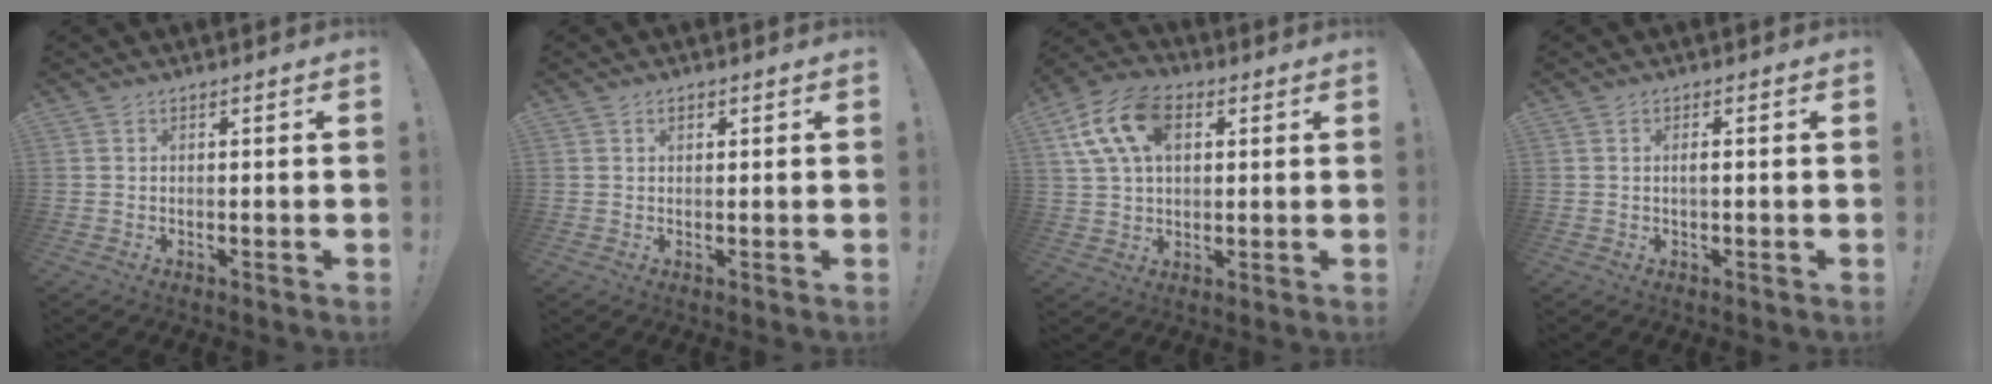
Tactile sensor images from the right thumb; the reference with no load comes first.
{"total": 1.2, "force": [0.6, 0.7, 0.8], "torque": [-0.017, 0.003, 0.011]}
{"total": 14.9, "force": [5.2, 10.0, 9.7], "torque": [-0.179, -0.004, 0.102]}
{"total": 1.5, "force": [-0.3, 0.0, 1.5], "torque": [-0.026, -0.001, -0.007]}